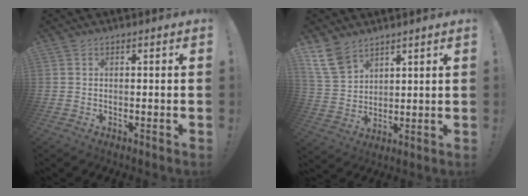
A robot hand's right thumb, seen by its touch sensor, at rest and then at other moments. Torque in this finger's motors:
{"motor_torque": [-0.17, 0.04, 0.16, 0.09, -0.21]}